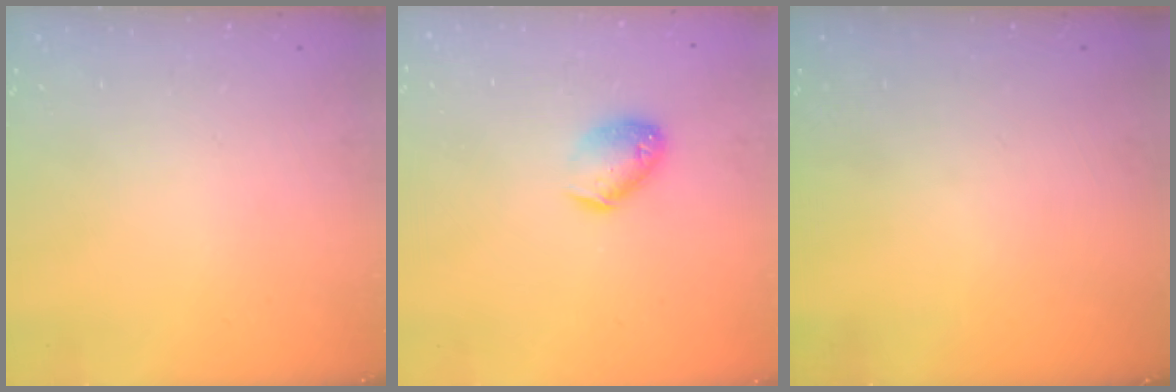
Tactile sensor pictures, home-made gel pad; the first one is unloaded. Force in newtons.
{"total": 9.6, "press": 9.5, "slide": 1.4}
{"total": 0.0}